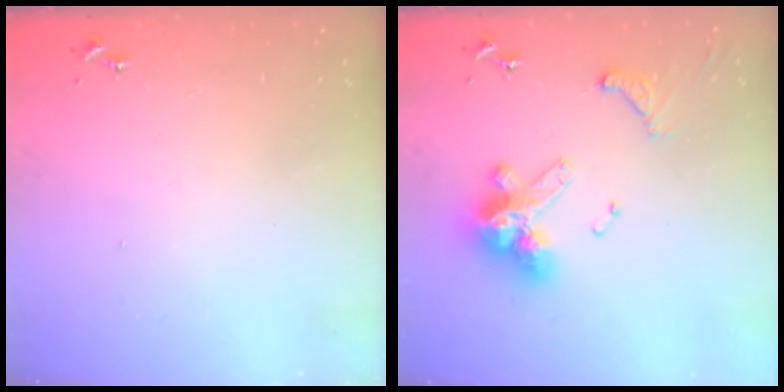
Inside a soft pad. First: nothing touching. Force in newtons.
{"total": 14.1, "press": 14.0, "slide": 1.4}